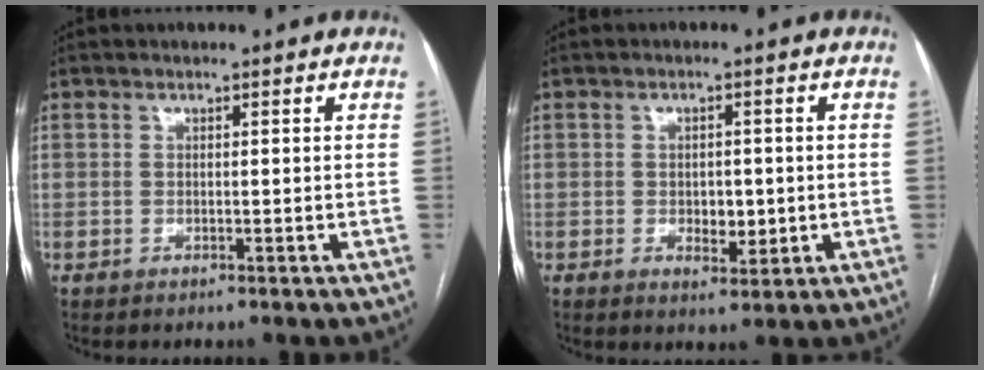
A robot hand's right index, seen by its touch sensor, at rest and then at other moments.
{"total": 3.8, "force": [-0.5, 2.1, 3.1], "torque": [-0.043, -0.001, -0.001]}